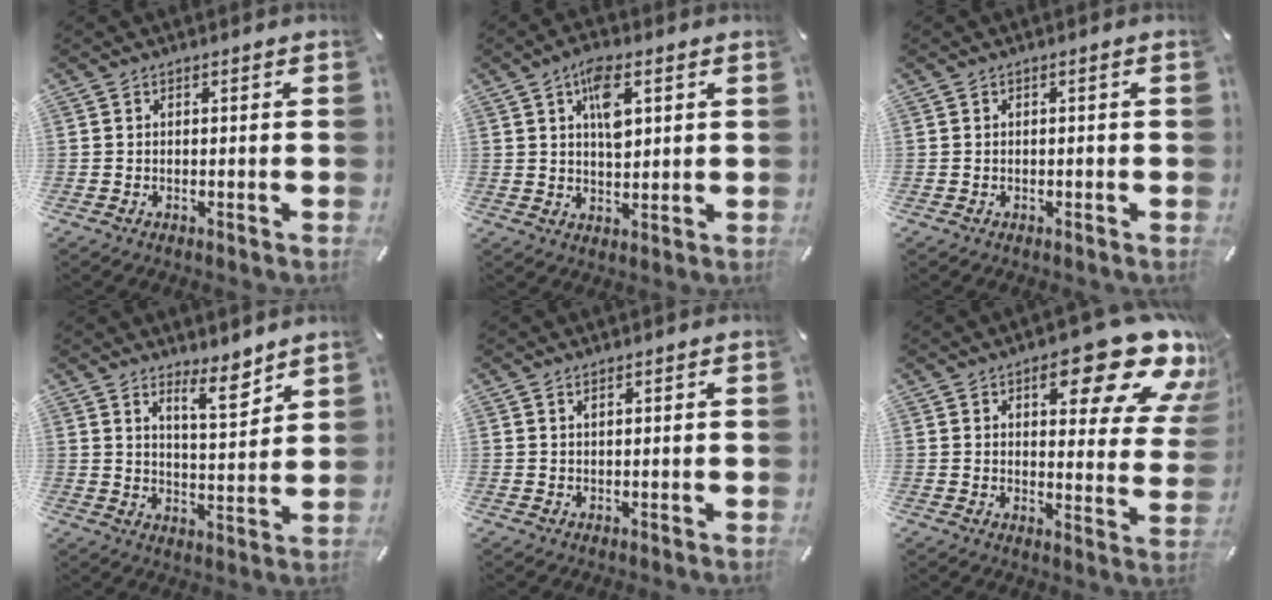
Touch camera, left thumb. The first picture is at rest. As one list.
[{"total": 8.1, "force": [3.4, 3.9, 6.2], "torque": [-0.100, -0.005, 0.054]}, {"total": 0.7, "force": [-0.1, 0.0, 0.7], "torque": [-0.013, -0.002, -0.001]}, {"total": 8.2, "force": [6.9, 1.8, 4.2], "torque": [-0.054, -0.057, 0.115]}, {"total": 1.2, "force": [0.9, 0.0, 0.8], "torque": [-0.016, -0.001, 0.016]}, {"total": 20.9, "force": [12.1, 8.4, 14.8], "torque": [-0.183, -0.081, 0.191]}]